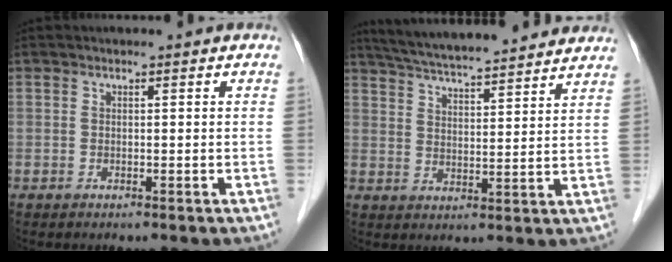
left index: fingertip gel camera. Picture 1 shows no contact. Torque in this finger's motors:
{"motor_torque": [-0.28, -1.23, 0.27, 0.10]}